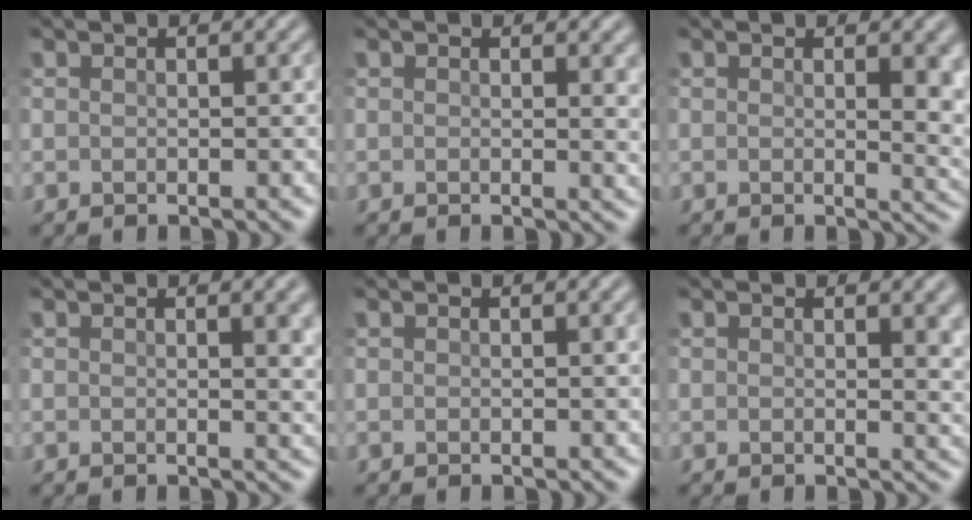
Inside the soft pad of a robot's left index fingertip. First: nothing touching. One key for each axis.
{"total": 1.5, "fx": 0.5, "fy": 0.4, "fz": 1.4, "tx": -0.011, "ty": -0.003, "tz": 0.007}
{"total": 4.3, "fx": 0.7, "fy": 1.4, "fz": 4.0, "tx": -0.037, "ty": -0.003, "tz": 0.012}
{"total": 3.1, "fx": 0.8, "fy": 1.0, "fz": 2.8, "tx": -0.022, "ty": 0.004, "tz": 0.009}
{"total": 0.7, "fx": 0.2, "fy": 0.1, "fz": 0.6, "tx": -0.006, "ty": 0.003, "tz": 0.002}
{"total": 2.8, "fx": 0.9, "fy": 1.0, "fz": 2.4, "tx": -0.019, "ty": 0.001, "tz": 0.011}